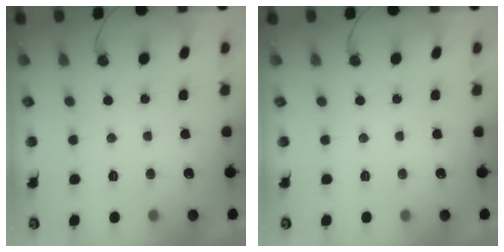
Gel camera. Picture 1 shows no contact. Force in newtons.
{"total": 0.0}